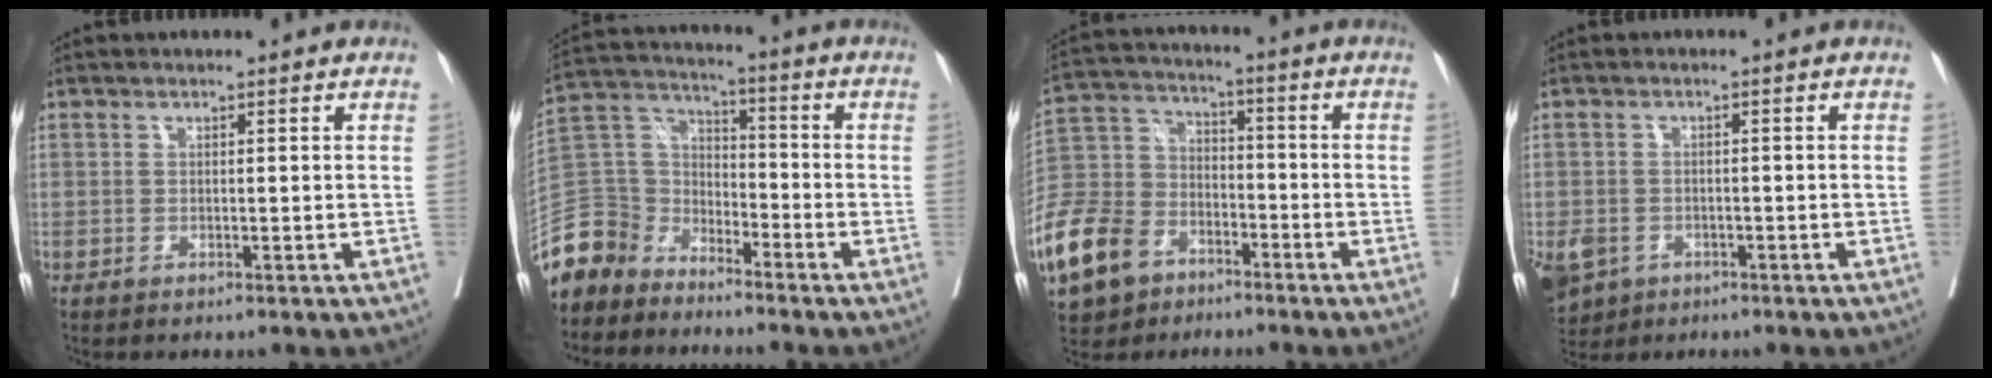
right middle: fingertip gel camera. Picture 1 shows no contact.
{"total": 11.3, "force": [-9.7, 5.6, 1.3], "torque": [-0.045, 0.034, -0.195]}
{"total": 16.7, "force": [-9.8, 10.8, 8.2], "torque": [-0.201, -0.004, -0.184]}
{"total": 10.4, "force": [-5.1, 8.1, 4.1], "torque": [-0.126, -0.007, -0.075]}